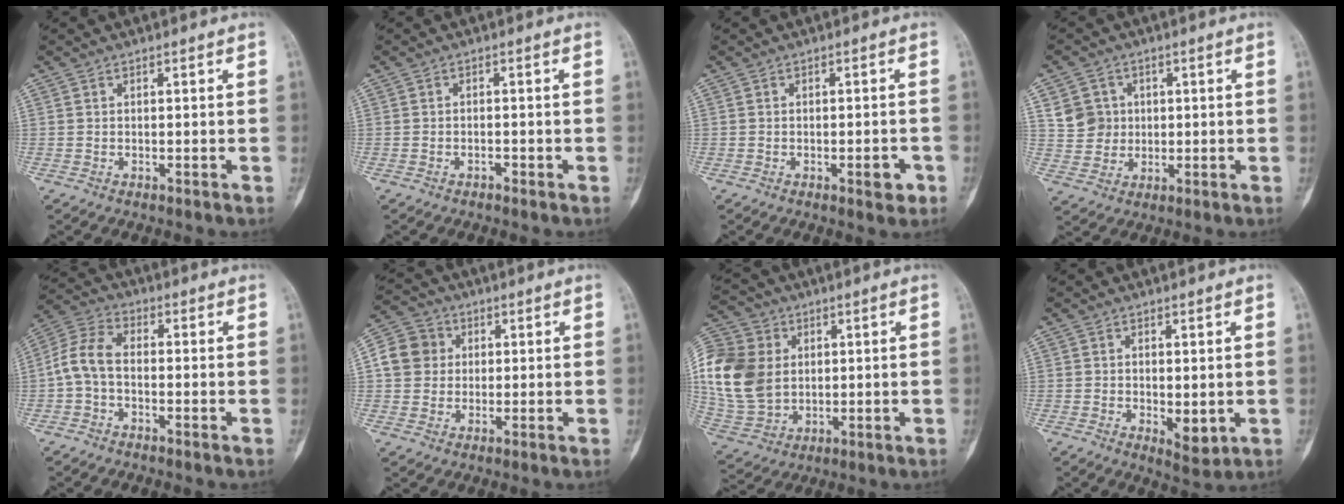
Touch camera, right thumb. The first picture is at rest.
{"total": 1.0, "force": [-0.7, 0.6, 0.4], "torque": [-0.008, 0.003, -0.011]}
{"total": 3.2, "force": [-1.4, 1.3, 2.5], "torque": [-0.025, 0.007, -0.013]}
{"total": 6.7, "force": [1.8, 6.3, 1.4], "torque": [0.004, -0.004, 0.035]}
{"total": 6.9, "force": [-1.1, 4.2, 5.4], "torque": [-0.112, 0.023, -0.035]}
{"total": 8.1, "force": [1.2, 7.5, 2.9], "torque": [-0.037, 0.009, 0.012]}
{"total": 19.1, "force": [3.0, 14.9, 11.5], "torque": [-0.245, 0.000, 0.067]}
{"total": 4.5, "force": [-0.5, 2.3, 3.9], "torque": [-0.047, -0.014, 0.002]}